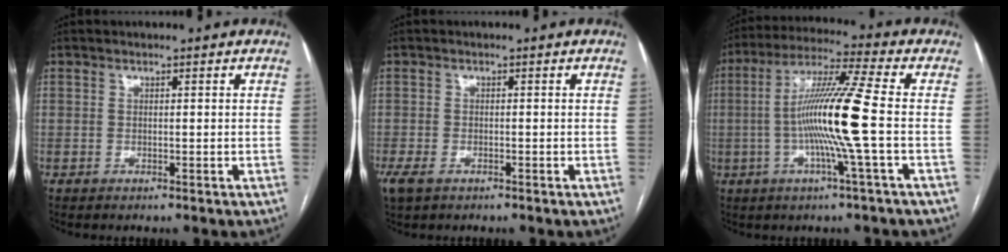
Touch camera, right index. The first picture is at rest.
{"total": 4.7, "force": [-2.8, 2.7, 2.7], "torque": [-0.070, -0.011, -0.047]}
{"total": 13.1, "force": [-1.7, -1.7, 12.8], "torque": [-0.240, -0.001, -0.038]}